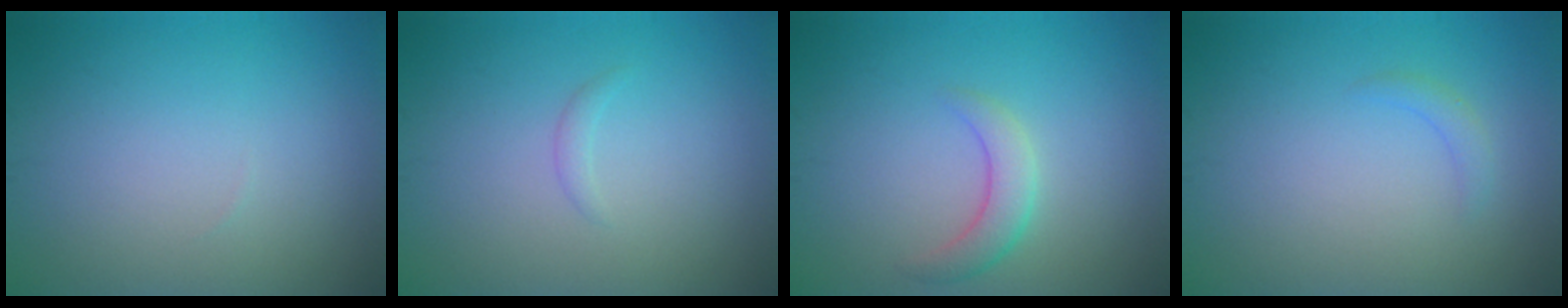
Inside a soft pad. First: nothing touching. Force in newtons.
{"total": 0.7, "press": 0.7, "slide": 0.1}
{"total": 2.4, "press": 2.4, "slide": 0.2}
{"total": 1.0, "press": 1.0, "slide": 0.1}